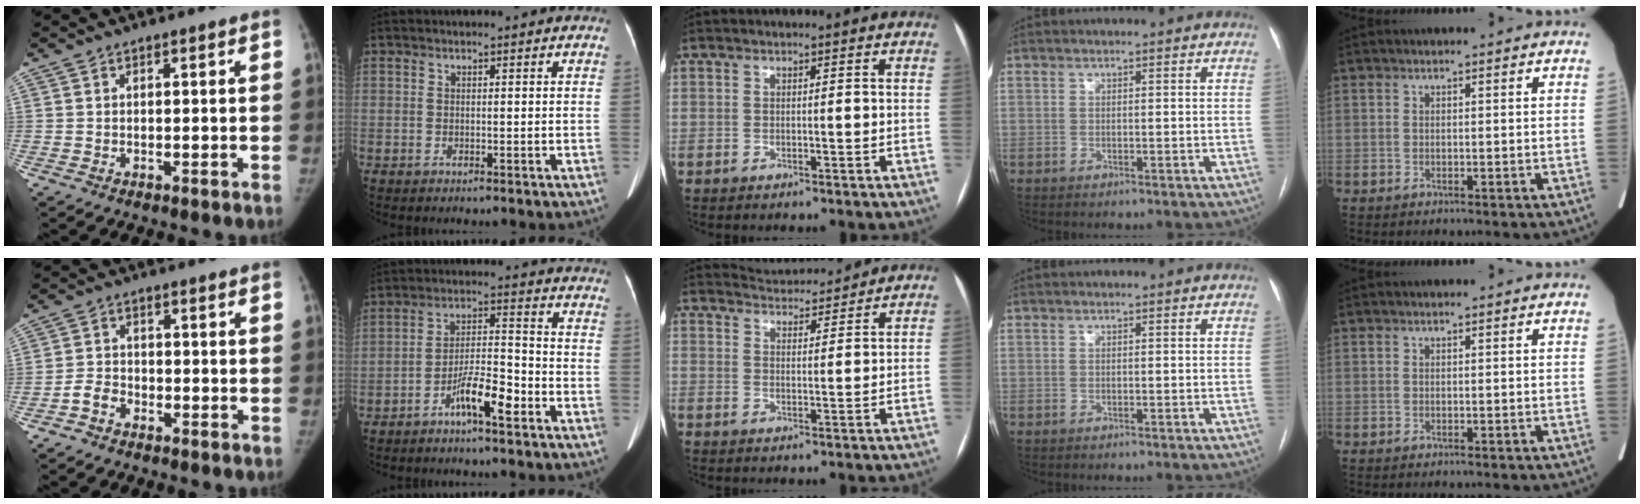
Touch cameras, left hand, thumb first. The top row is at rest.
{"thumb": {"total": 3.0, "force": [-1.6, 2.1, 1.4], "torque": [-0.021, 0.015, -0.032]}, "index": {"total": 7.0, "force": [-4.3, 1.0, 5.5], "torque": [-0.105, 0.009, -0.076]}, "middle": {"total": 5.5, "force": [5.5, 0.4, -0.2], "torque": [-0.008, 0.012, 0.082]}}